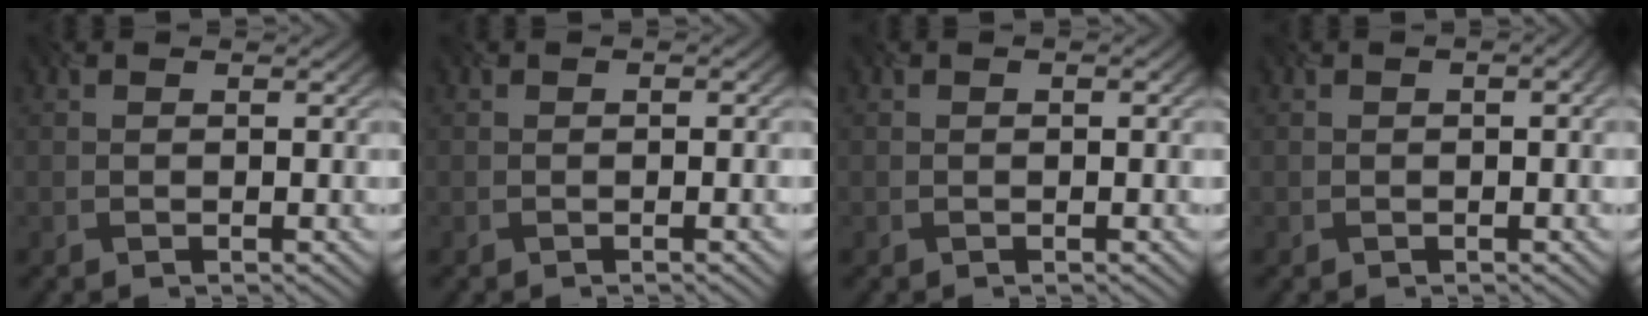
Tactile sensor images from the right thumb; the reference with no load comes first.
{"total": 1.3, "force": [-0.2, 0.5, 1.2], "torque": [-0.008, 0.000, -0.010]}
{"total": 0.6, "force": [0.0, 0.2, 0.5], "torque": [-0.009, -0.001, -0.005]}
{"total": 2.2, "force": [0.3, 0.9, 2.0], "torque": [-0.017, 0.004, -0.004]}